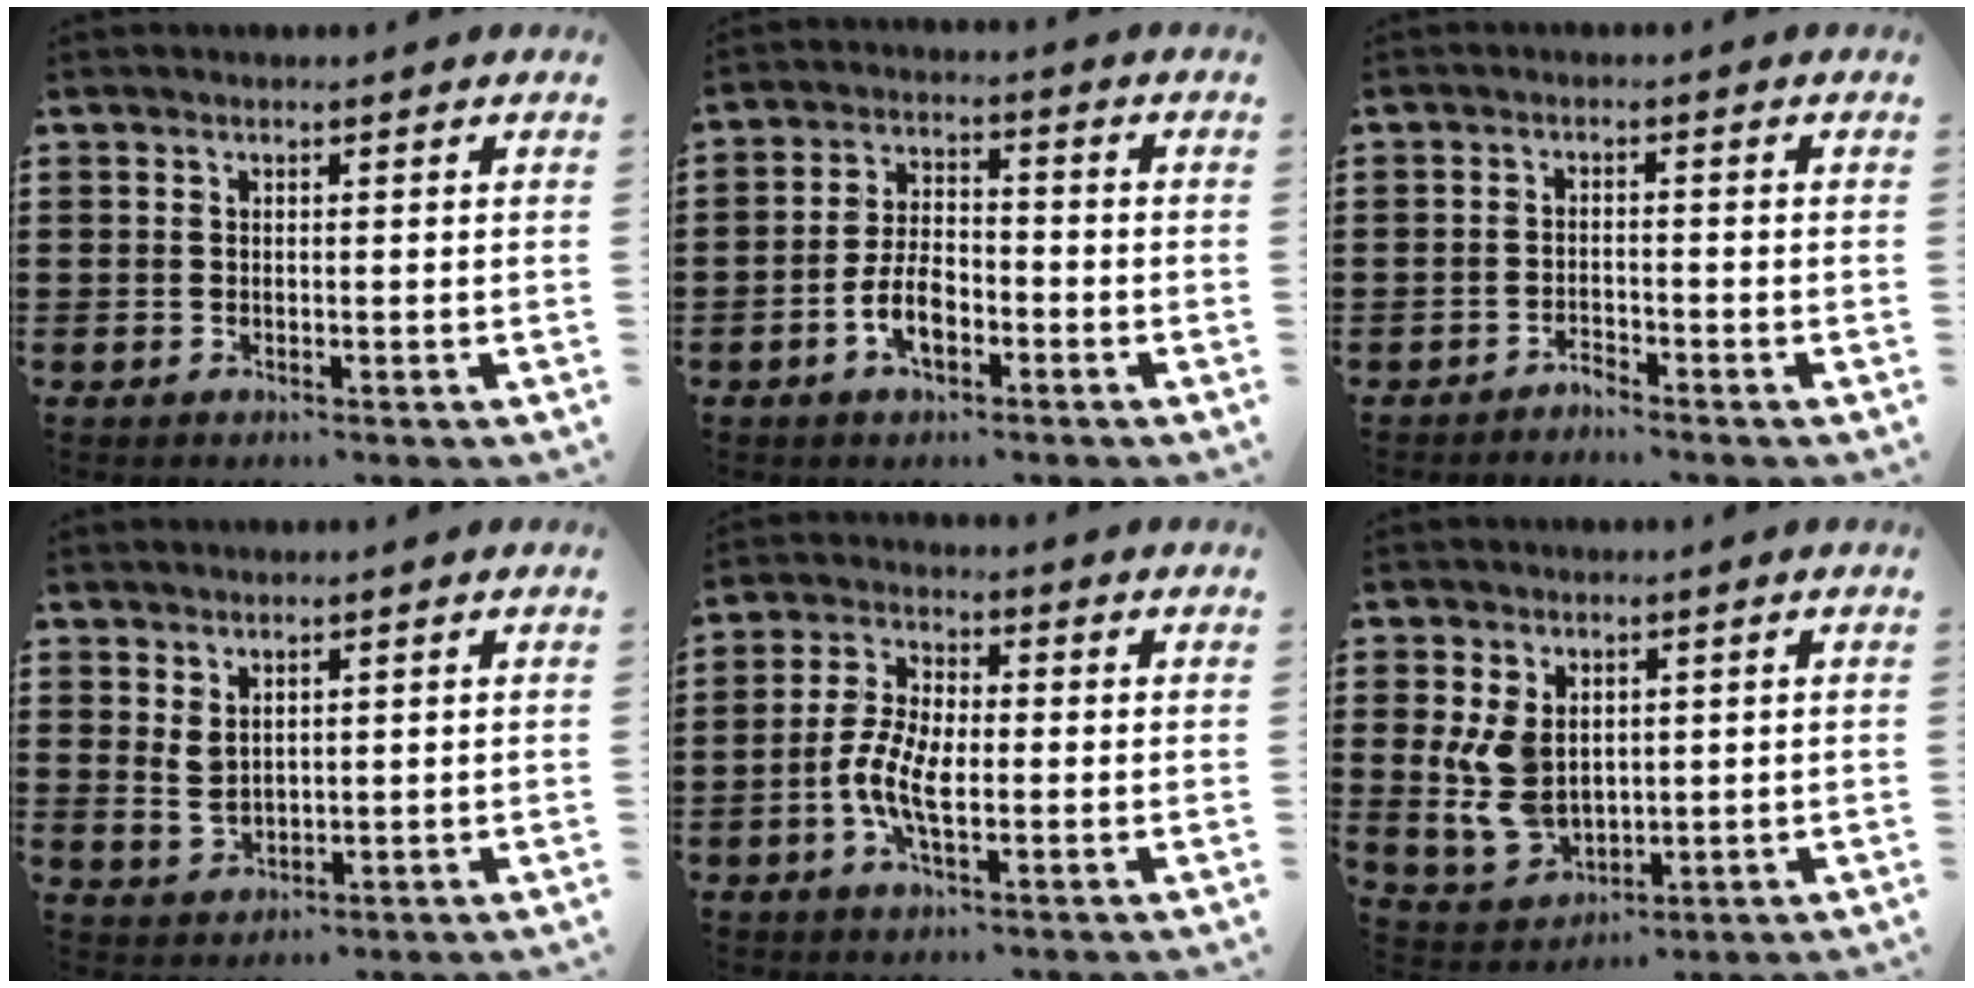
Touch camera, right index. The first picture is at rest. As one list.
[{"total": 6.3, "force": [-2.7, 3.3, 4.8], "torque": [-0.108, 0.001, -0.054]}, {"total": 2.0, "force": [-2.0, -0.1, 0.0], "torque": [-0.005, 0.003, -0.041]}, {"total": 2.5, "force": [1.6, 1.4, 1.3], "torque": [-0.030, 0.003, 0.032]}, {"total": 6.9, "force": [-1.7, 3.1, 5.9], "torque": [-0.141, -0.006, -0.040]}, {"total": 7.2, "force": [1.1, 5.4, 4.7], "torque": [-0.128, 0.006, 0.020]}]